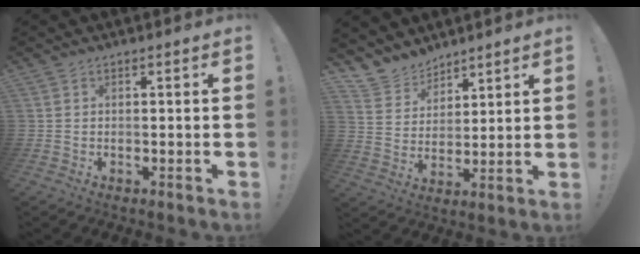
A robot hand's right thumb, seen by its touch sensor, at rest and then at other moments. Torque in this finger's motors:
{"motor_torque": [-0.34, 0.28, -0.32, 0.45, -0.05]}